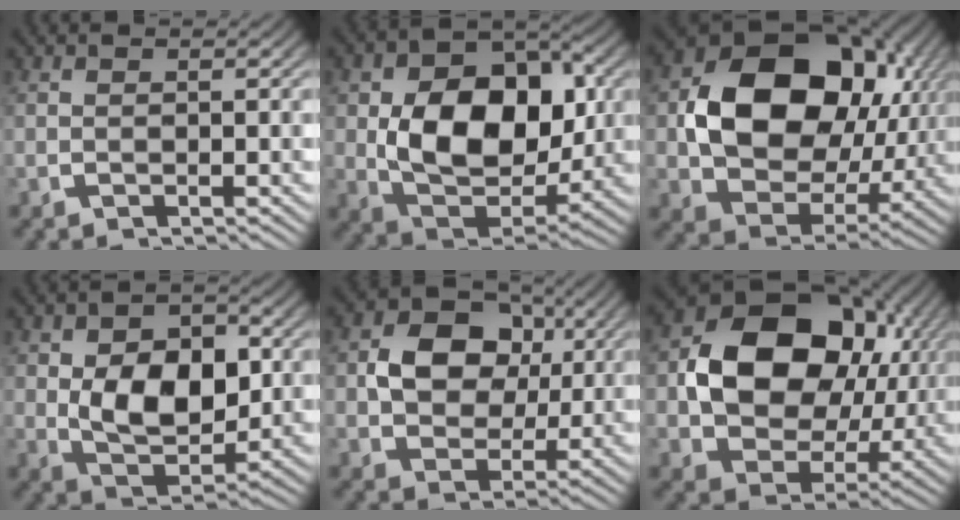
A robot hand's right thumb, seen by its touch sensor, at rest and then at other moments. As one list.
[{"total": 13.2, "force": [0.1, 8.7, 9.9], "torque": [-0.206, -0.043, 0.015]}, {"total": 18.6, "force": [2.5, 12.4, 13.7], "torque": [-0.259, -0.025, 0.048]}, {"total": 8.9, "force": [0.0, 5.9, 6.7], "torque": [-0.136, -0.039, 0.016]}, {"total": 8.3, "force": [1.4, 6.4, 5.1], "torque": [-0.112, -0.021, 0.033]}, {"total": 16.7, "force": [2.5, 11.2, 12.1], "torque": [-0.228, -0.022, 0.047]}]